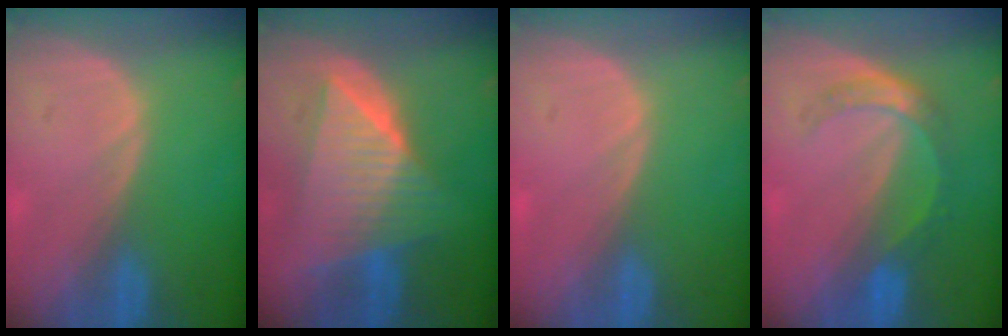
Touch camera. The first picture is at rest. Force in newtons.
{"total": 9.9, "press": 9.8, "slide": 0.6}
{"total": 0.5, "press": 0.1, "slide": 0.5}
{"total": 5.4, "press": 4.7, "slide": 2.5}